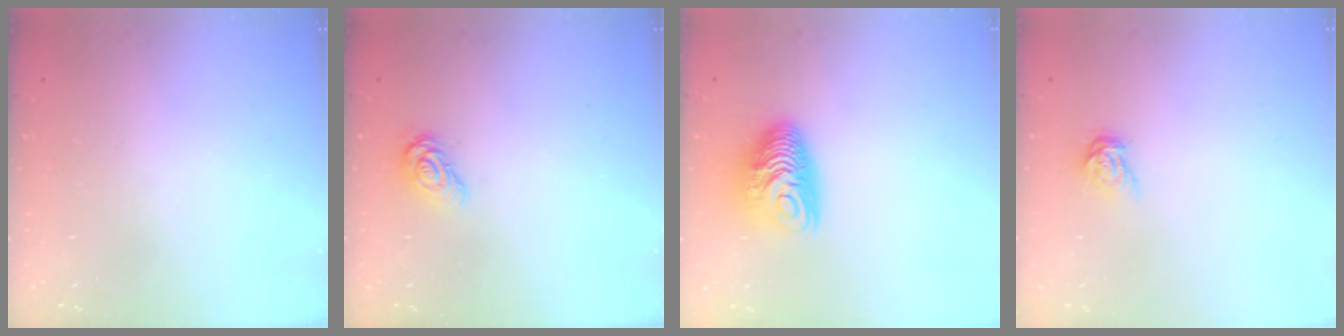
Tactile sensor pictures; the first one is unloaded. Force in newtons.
{"total": 6.0, "press": 6.0, "slide": 0.3}
{"total": 10.3, "press": 10.3, "slide": 0.5}
{"total": 5.6, "press": 5.6, "slide": 0.7}